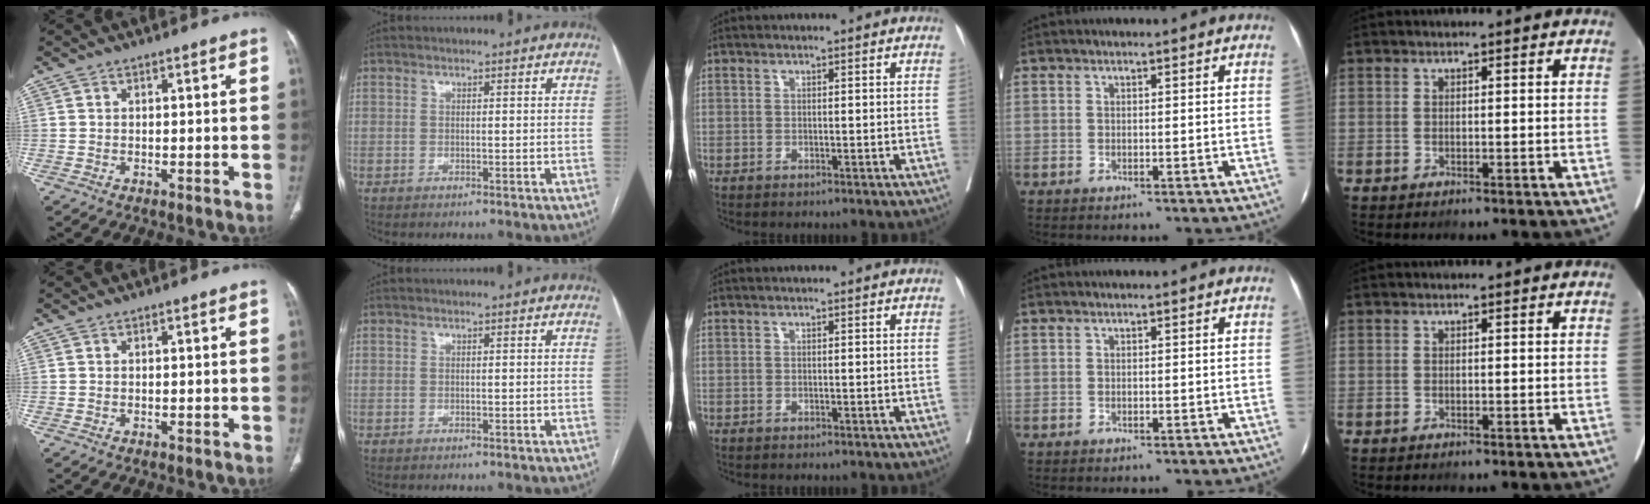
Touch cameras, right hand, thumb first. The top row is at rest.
{}